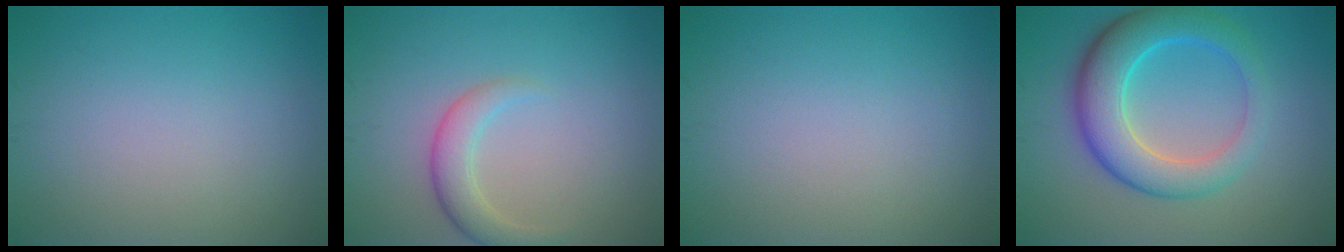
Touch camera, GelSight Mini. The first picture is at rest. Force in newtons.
{"total": 2.8, "press": 2.8, "slide": 0.1}
{"total": 0.0}
{"total": 7.2, "press": 7.2, "slide": 0.3}